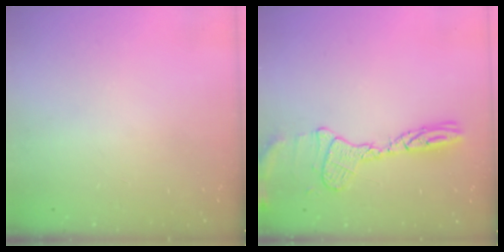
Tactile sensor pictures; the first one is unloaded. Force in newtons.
{"total": 12.8, "press": 12.7, "slide": 1.0}